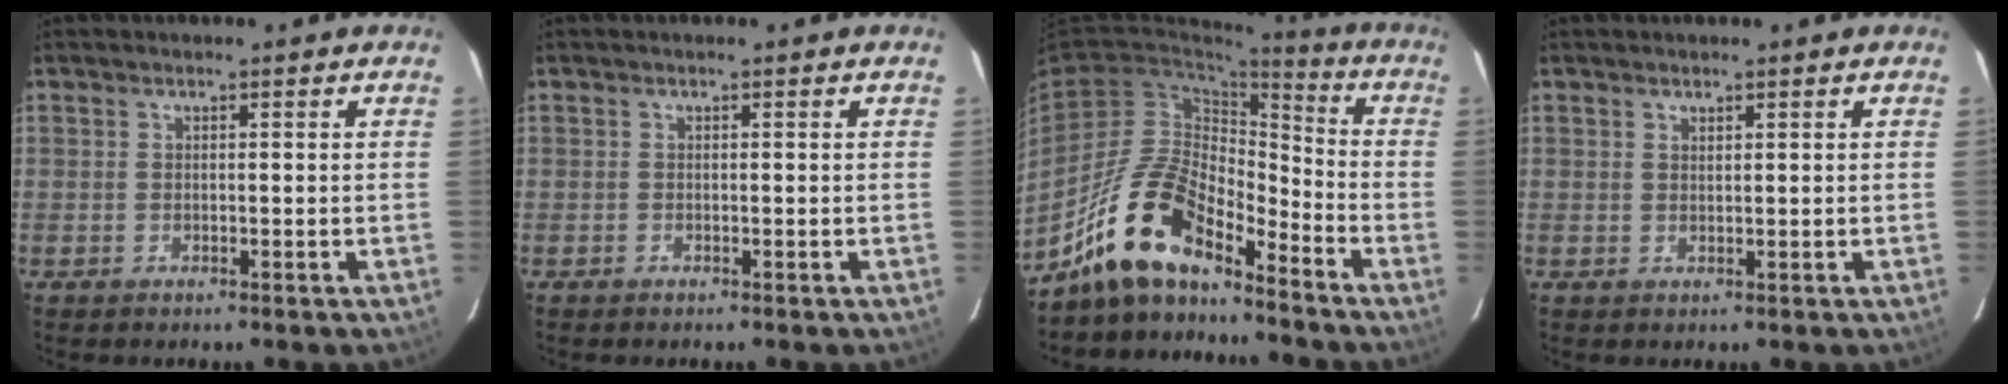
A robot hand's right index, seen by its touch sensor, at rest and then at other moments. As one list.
[{"total": 0.0}, {"total": 14.8, "force": [-11.7, 4.8, 7.6], "torque": [-0.151, 0.007, -0.228]}, {"total": 0.7, "force": [0.7, 0.3, 0.2], "torque": [-0.005, 0.000, 0.012]}]